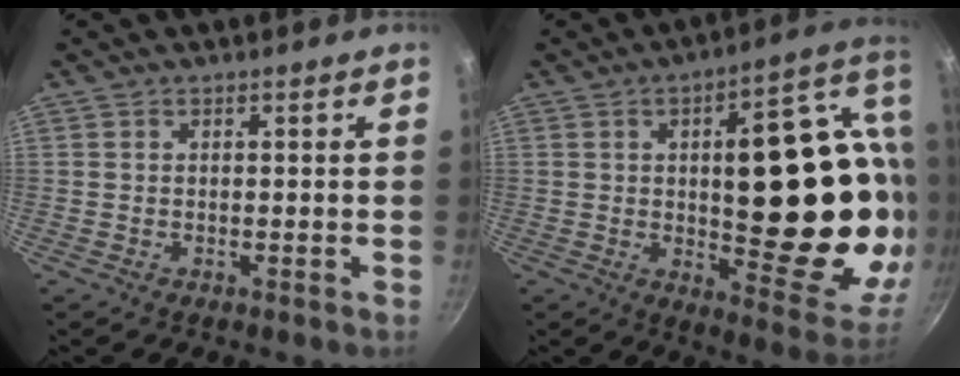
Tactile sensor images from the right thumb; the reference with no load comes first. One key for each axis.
{"total": 30.8, "fx": 0.3, "fy": 12.9, "fz": 27.9, "tx": -0.332, "ty": 0.002, "tz": 0.016}